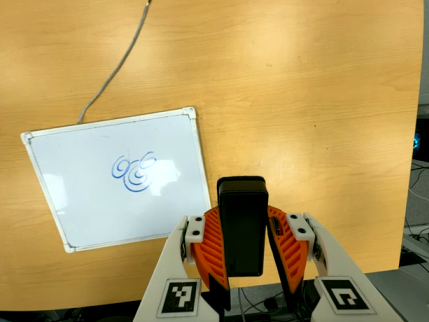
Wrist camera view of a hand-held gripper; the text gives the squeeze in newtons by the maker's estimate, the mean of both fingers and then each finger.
{"total": 8.2, "left": 6.7, "right": 9.8}